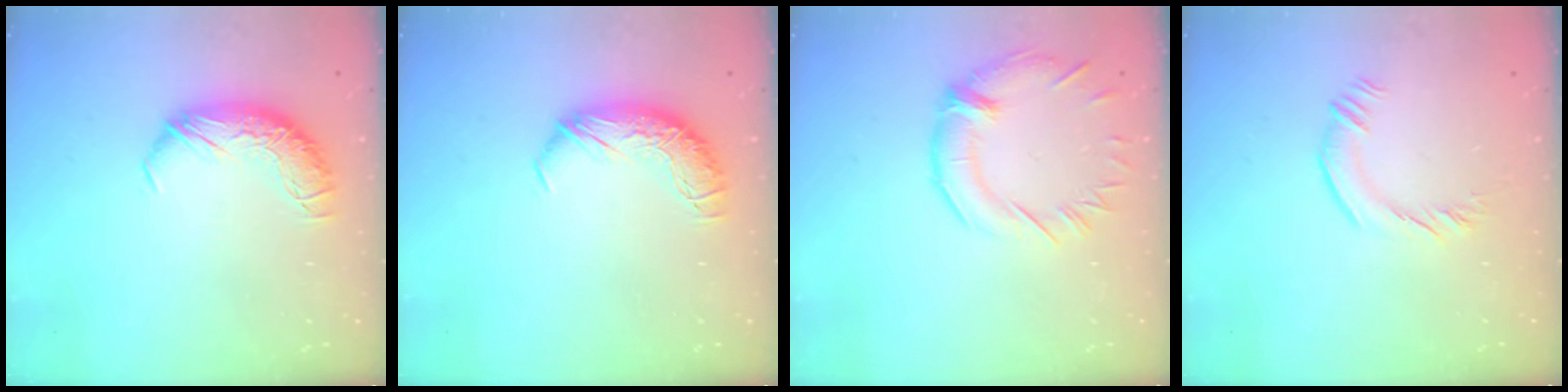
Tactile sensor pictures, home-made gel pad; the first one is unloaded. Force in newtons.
{"total": 0.0}
{"total": 1.3, "press": 0.7, "slide": 1.1}
{"total": 2.5, "press": 2.3, "slide": 0.9}